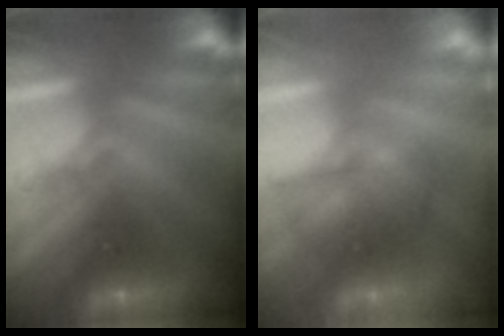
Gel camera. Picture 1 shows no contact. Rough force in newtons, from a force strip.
{"total": 2.2}